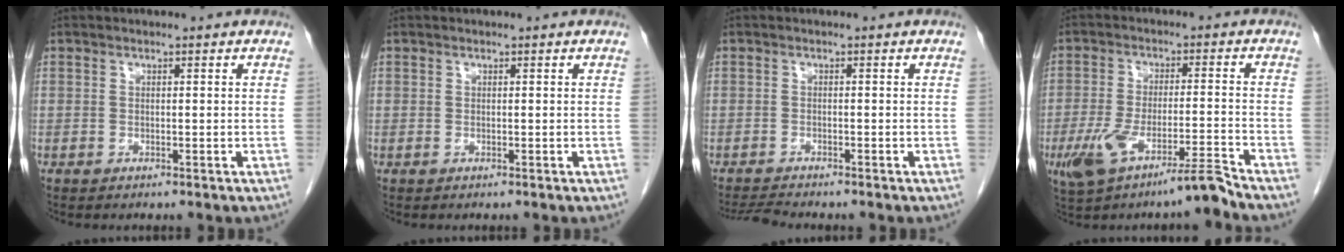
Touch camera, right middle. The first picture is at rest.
{"total": 0.0}
{"total": 2.8, "force": [-2.7, -0.5, 0.6], "torque": [-0.018, -0.017, -0.048]}
{"total": 8.6, "force": [-5.8, 0.5, 6.3], "torque": [-0.127, 0.000, -0.101]}